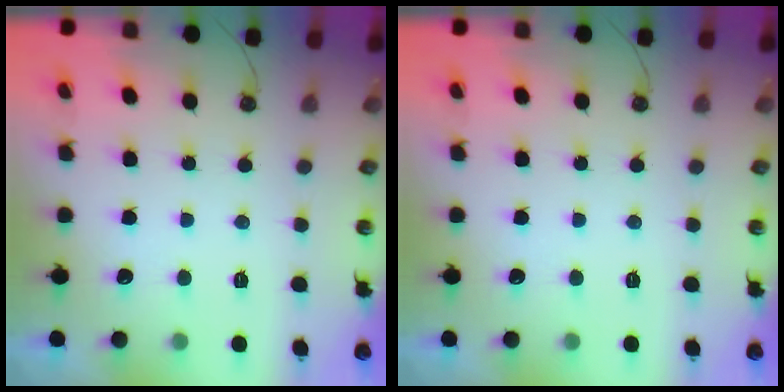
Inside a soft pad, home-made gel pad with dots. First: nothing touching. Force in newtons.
{"total": 0.0}